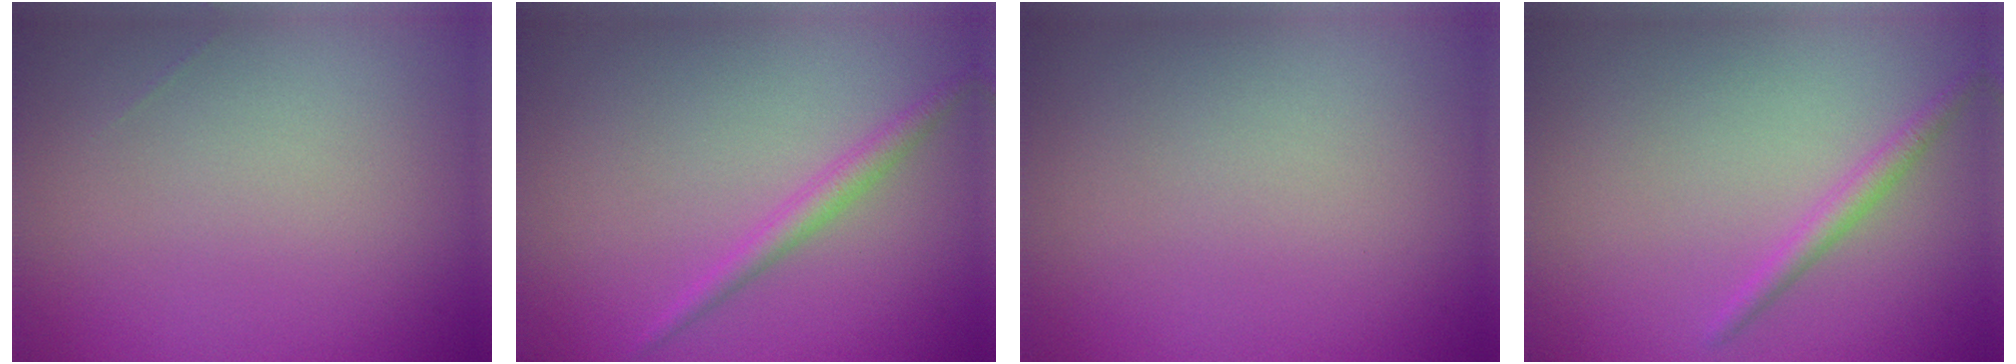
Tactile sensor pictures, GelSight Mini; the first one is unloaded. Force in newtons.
{"total": 1.8, "press": 1.8, "slide": 0.1}
{"total": 0.0}
{"total": 1.6, "press": 1.6, "slide": 0.1}